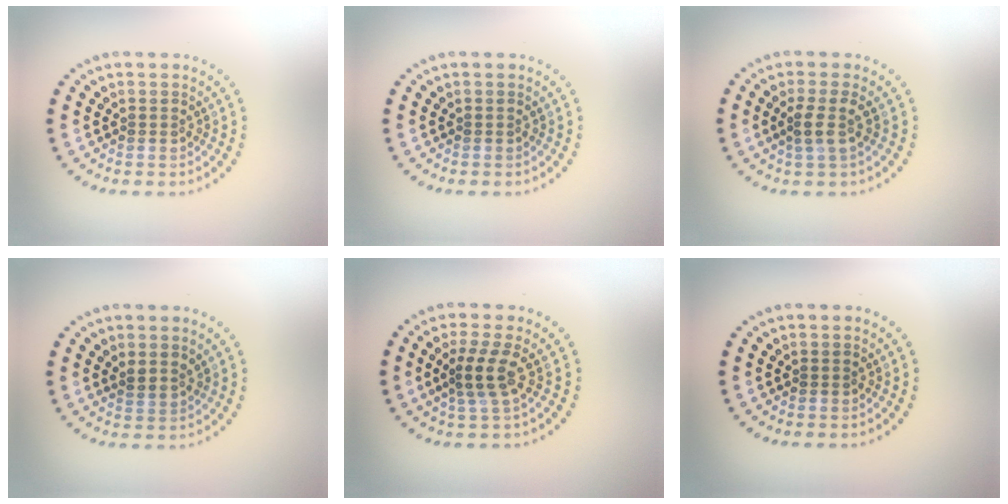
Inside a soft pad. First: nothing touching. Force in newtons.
{"total": 0.0}
{"total": 2.0, "press": 1.6, "slide": 1.3}
{"total": 1.1, "press": 0.8, "slide": 0.8}
{"total": 2.6, "press": 2.1, "slide": 1.6}
{"total": 0.0}